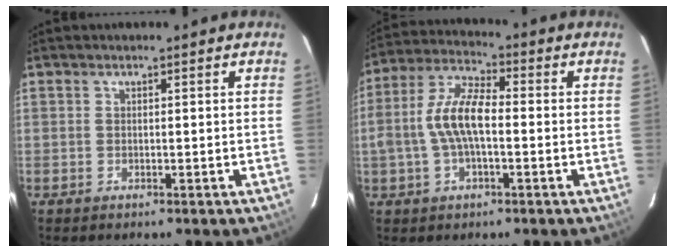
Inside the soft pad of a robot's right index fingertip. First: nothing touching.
{"total": 10.1, "force": [-1.2, 4.2, 9.1], "torque": [-0.191, 0.014, -0.025]}